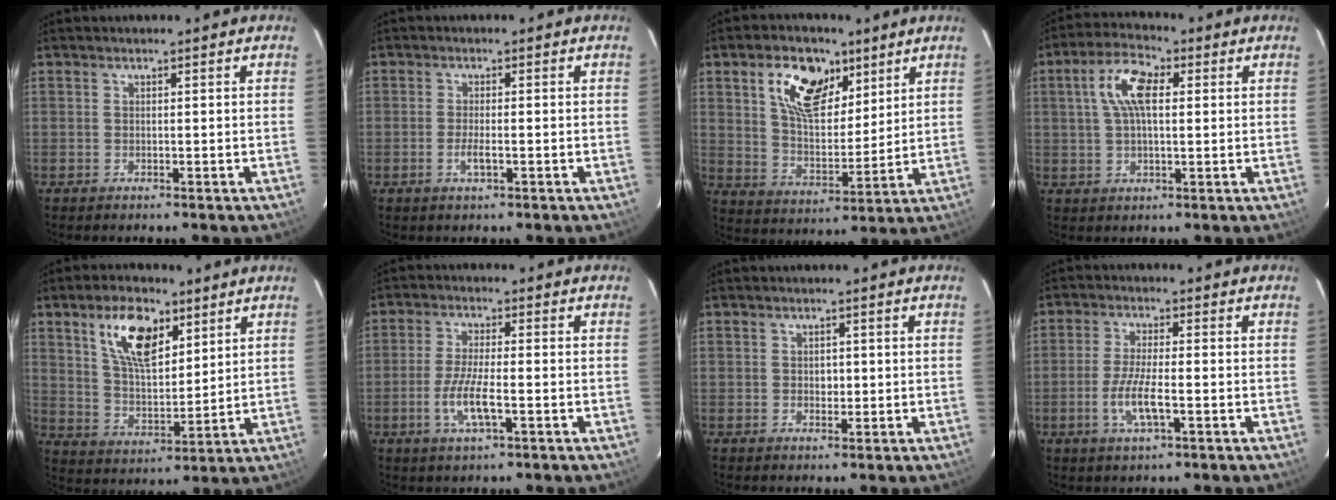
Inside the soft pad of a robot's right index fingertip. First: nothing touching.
{"total": 2.2, "force": [-0.9, 0.4, 1.9], "torque": [-0.042, -0.004, -0.017]}
{"total": 13.3, "force": [6.8, 7.5, 8.6], "torque": [-0.154, 0.016, 0.123]}
{"total": 8.3, "force": [1.9, 3.8, 7.1], "torque": [-0.140, 0.022, 0.034]}
{"total": 12.3, "force": [6.5, 5.9, 8.6], "torque": [-0.149, 0.013, 0.125]}
{"total": 6.6, "force": [-2.3, 1.3, 6.0], "torque": [-0.125, -0.008, -0.046]}
{"total": 1.5, "force": [0.0, 1.3, 0.7], "torque": [-0.008, 0.002, 0.000]}
{"total": 6.2, "force": [-2.1, 1.2, 5.7], "torque": [-0.118, -0.007, -0.042]}